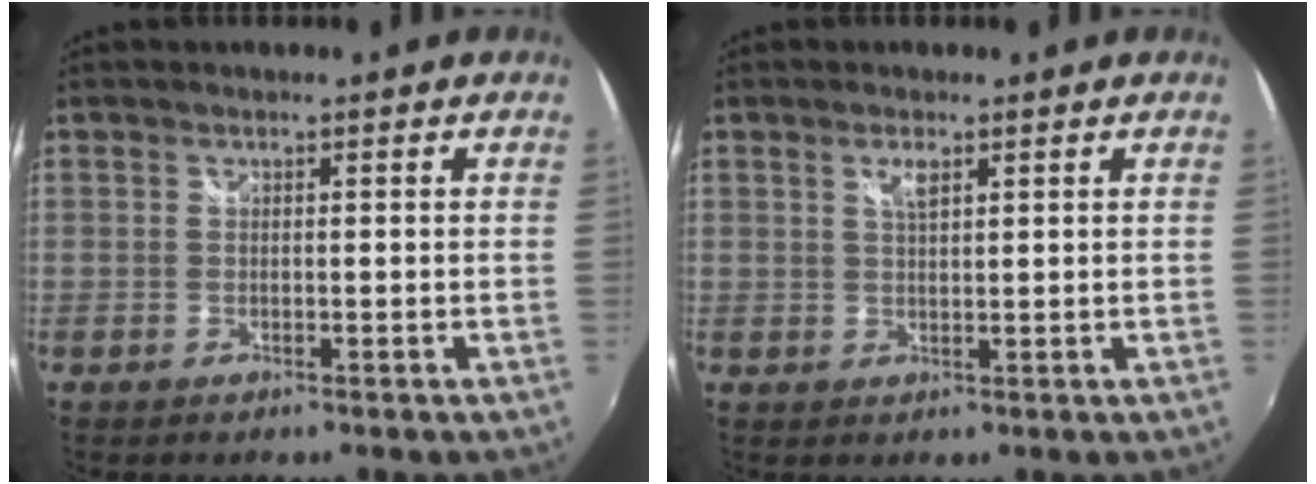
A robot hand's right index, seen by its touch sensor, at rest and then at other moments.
{"total": 2.5, "force": [1.3, 0.8, 2.0], "torque": [-0.034, 0.001, 0.021]}